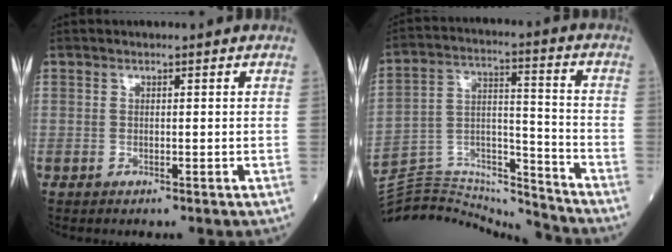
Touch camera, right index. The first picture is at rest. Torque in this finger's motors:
{"motor_torque": [-1.81, -0.34, -0.13, -0.05]}